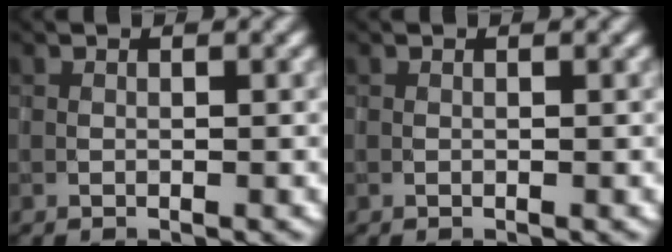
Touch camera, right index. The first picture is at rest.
{"total": 0.0}